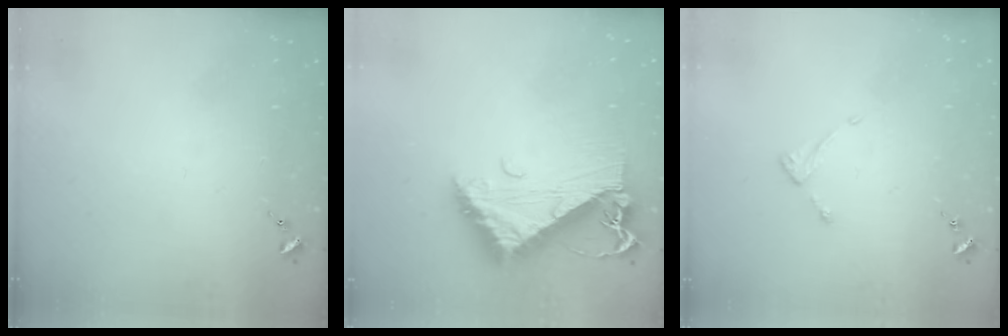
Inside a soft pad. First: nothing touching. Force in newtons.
{"total": 11.4, "press": 11.3, "slide": 1.4}
{"total": 2.6, "press": 2.6, "slide": 0.3}